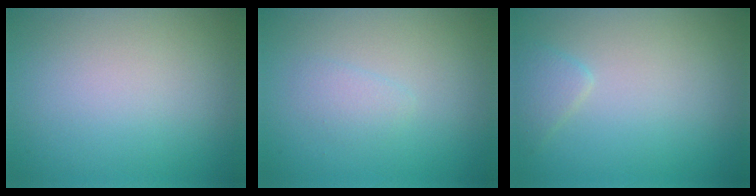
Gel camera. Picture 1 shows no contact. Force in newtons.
{"total": 1.1, "press": 1.1, "slide": 0.0}
{"total": 1.5, "press": 1.5, "slide": 0.1}